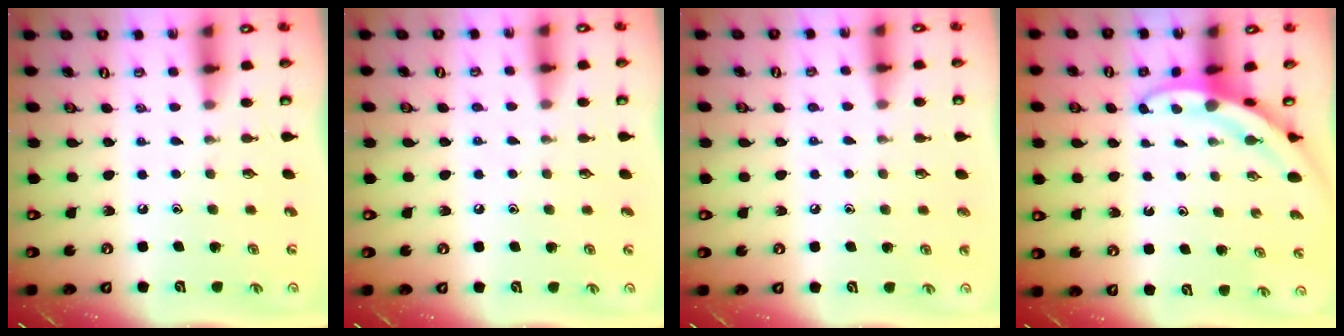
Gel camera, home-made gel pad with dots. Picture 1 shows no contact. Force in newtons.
{"total": 4.0, "press": 3.9, "slide": 0.6}
{"total": 5.2, "press": 5.1, "slide": 0.6}
{"total": 3.6, "press": 3.5, "slide": 0.4}